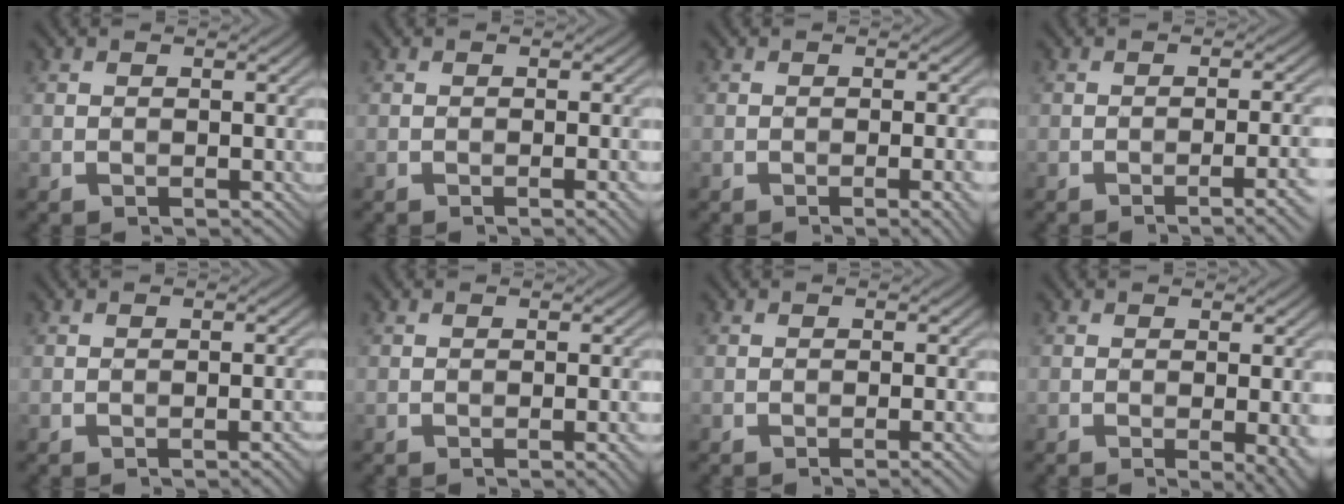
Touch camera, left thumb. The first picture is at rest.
{"total": 1.9, "force": [-0.7, 0.3, 1.8], "torque": [-0.024, 0.003, -0.012]}
{"total": 3.1, "force": [-1.1, 0.6, 2.9], "torque": [-0.036, 0.005, -0.018]}
{"total": 5.1, "force": [-2.1, 1.2, 4.5], "torque": [-0.055, 0.008, -0.031]}
{"total": 1.9, "force": [-0.9, 0.3, 1.6], "torque": [-0.019, 0.007, -0.016]}
{"total": 2.4, "force": [-0.9, 0.4, 2.2], "torque": [-0.026, 0.005, -0.016]}
{"total": 2.0, "force": [-0.9, 0.3, 1.7], "torque": [-0.019, 0.008, -0.020]}
{"total": 4.2, "force": [-1.1, 1.0, 3.9], "torque": [-0.050, -0.002, -0.014]}